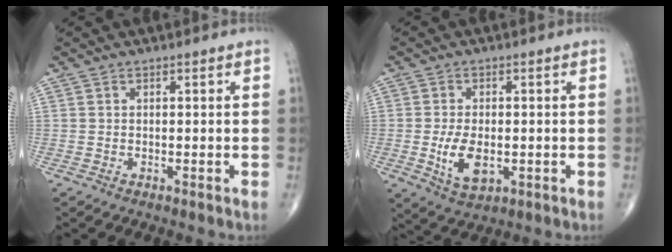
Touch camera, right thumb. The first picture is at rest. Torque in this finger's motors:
{"motor_torque": [0.01, 0.18, 0.72, 0.04, 0.24]}